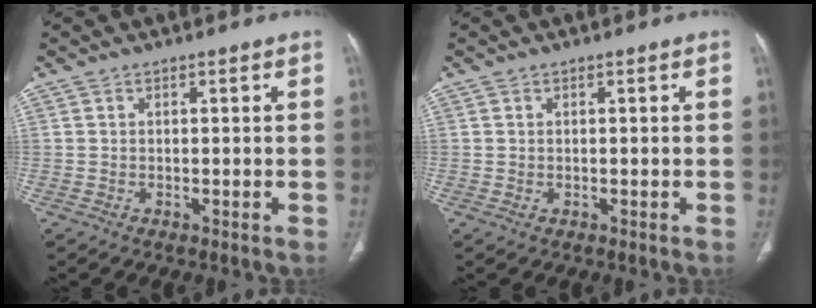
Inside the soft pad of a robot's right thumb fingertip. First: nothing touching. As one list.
[{"total": 0.6, "force": [0.0, 0.5, 0.3], "torque": [-0.007, -0.001, 0.003]}]